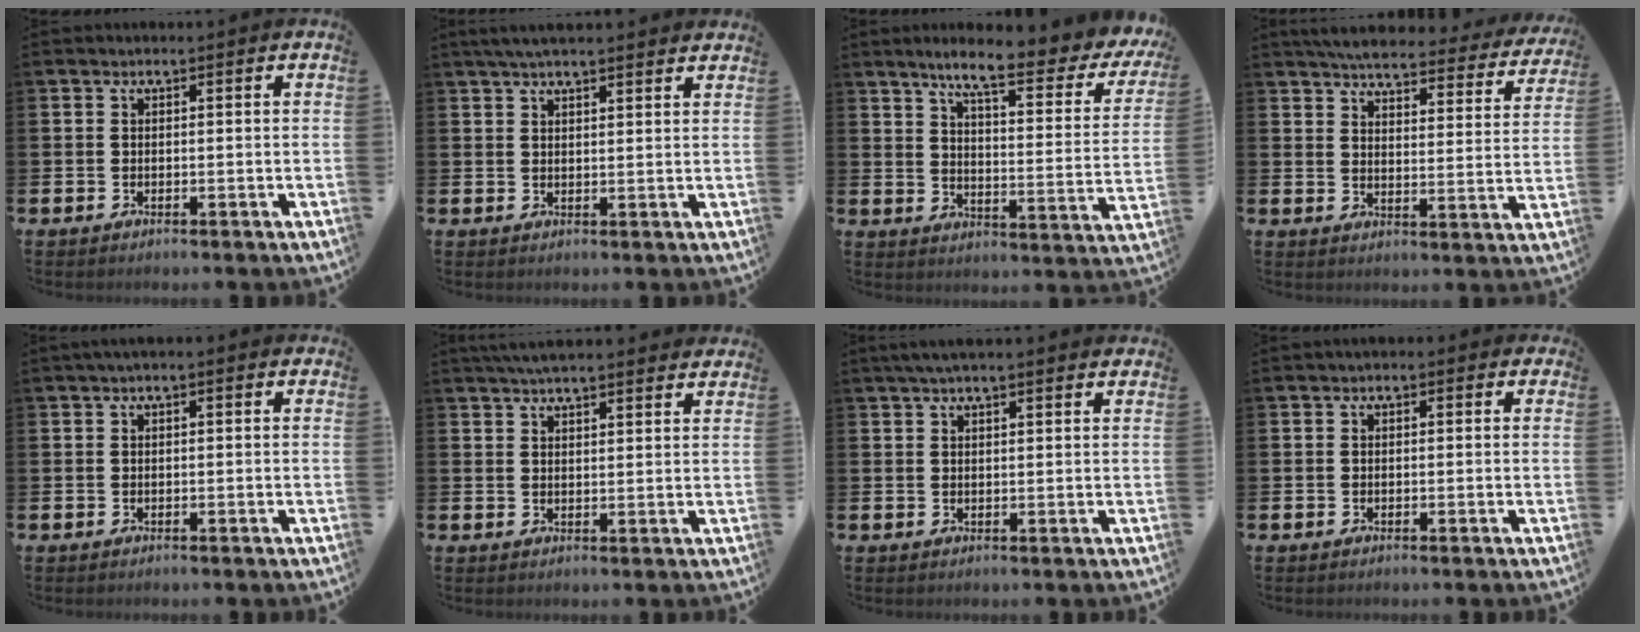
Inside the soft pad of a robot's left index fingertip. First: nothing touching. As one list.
[{"total": 3.7, "force": [3.4, 0.3, 1.4], "torque": [-0.034, -0.005, 0.062]}, {"total": 7.8, "force": [6.0, 1.3, 4.7], "torque": [-0.096, -0.049, 0.091]}, {"total": 5.4, "force": [5.1, 0.7, 1.5], "torque": [-0.034, -0.040, 0.083]}, {"total": 0.7, "force": [0.1, 0.2, 0.7], "torque": [-0.011, 0.005, 0.001]}, {"total": 4.2, "force": [4.0, 0.4, 1.1], "torque": [-0.023, -0.013, 0.072]}, {"total": 2.8, "force": [2.3, 0.3, 1.5], "torque": [-0.031, 0.003, 0.041]}, {"total": 0.7, "force": [-0.1, 0.5, 0.4], "torque": [-0.006, 0.008, -0.004]}]